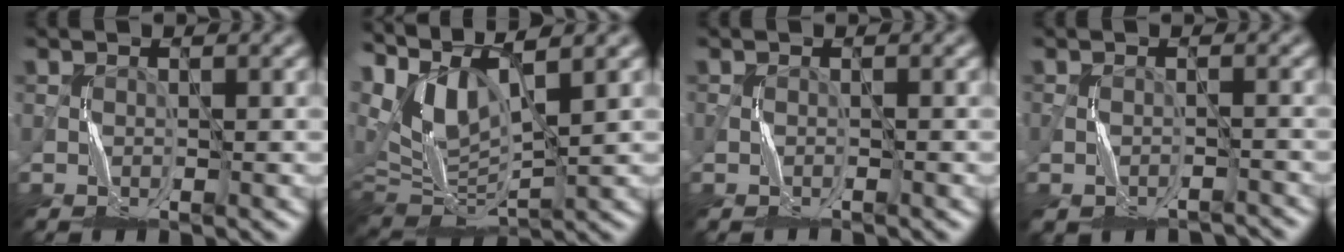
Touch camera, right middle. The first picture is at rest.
{"total": 7.9, "force": [3.6, 3.5, 6.0], "torque": [-0.136, 0.007, 0.073]}
{"total": 0.5, "force": [-0.5, 0.1, 0.2], "torque": [-0.006, 0.001, -0.012]}
{"total": 2.9, "force": [-2.4, 1.3, 0.9], "torque": [-0.016, -0.006, -0.038]}